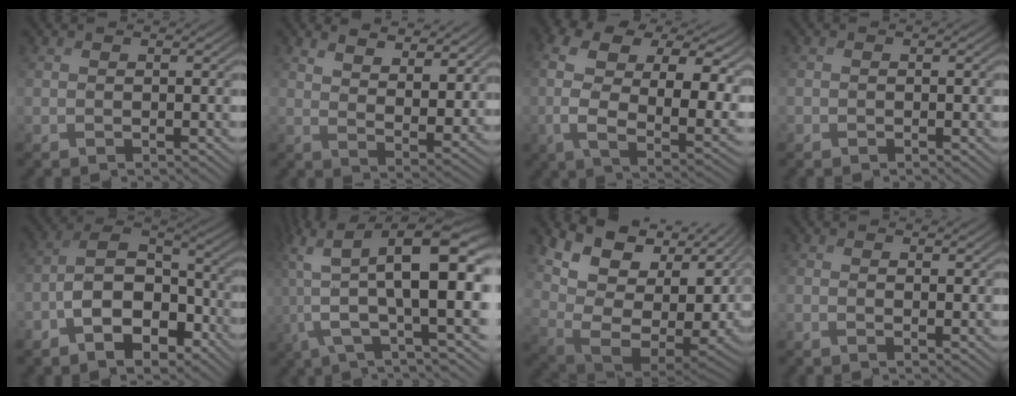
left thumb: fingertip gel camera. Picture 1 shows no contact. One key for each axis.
{"total": 7.7, "fx": 5.4, "fy": 2.9, "fz": 4.7, "tx": -0.087, "ty": -0.008, "tz": 0.089}
{"total": 17.7, "fx": 2.7, "fy": 11.4, "fz": 13.2, "tx": -0.255, "ty": -0.015, "tz": 0.073}
{"total": 0.9, "fx": -0.4, "fy": 0.7, "fz": 0.2, "tx": 0.000, "ty": -0.002, "tz": -0.010}
{"total": 10.6, "fx": -5.6, "fy": 6.0, "fz": 6.7, "tx": -0.116, "ty": -0.004, "tz": -0.114}
{"total": 15.2, "fx": 1.1, "fy": 4.8, "fz": 14.3, "tx": -0.285, "ty": -0.004, "tz": 0.031}
{"total": 15.0, "fx": 3.0, "fy": 8.1, "fz": 12.3, "tx": -0.235, "ty": -0.022, "tz": 0.078}
{"total": 0.7, "fx": 0.1, "fy": 0.4, "fz": 0.6, "tx": -0.004, "ty": -0.003, "tz": 0.000}